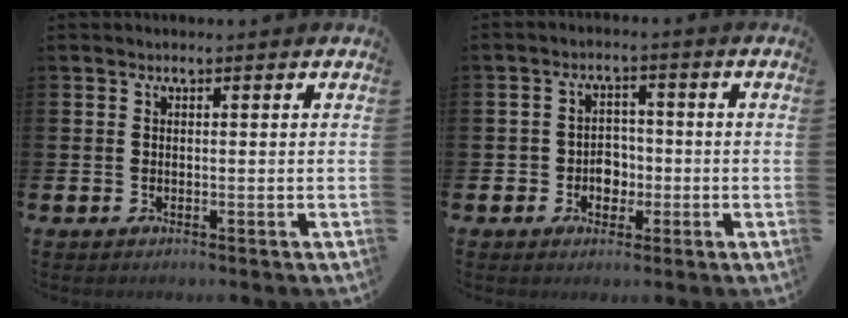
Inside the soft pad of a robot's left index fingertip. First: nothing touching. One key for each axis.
{"total": 3.4, "fx": -1.1, "fy": 3.0, "fz": 1.3, "tx": -0.026, "ty": 0.006, "tz": -0.028}